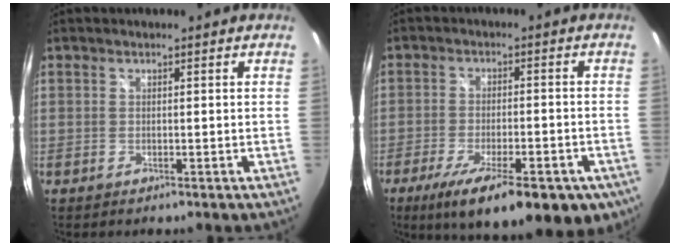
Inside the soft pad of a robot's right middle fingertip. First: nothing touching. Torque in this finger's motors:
{"motor_torque": [1.40, -0.74, 0.28, 0.10]}